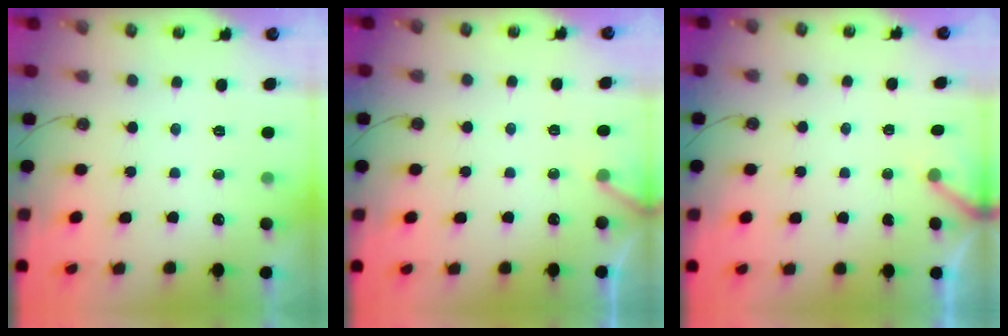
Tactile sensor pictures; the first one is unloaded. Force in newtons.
{"total": 5.3, "press": 5.2, "slide": 0.4}
{"total": 3.0, "press": 3.0, "slide": 0.3}